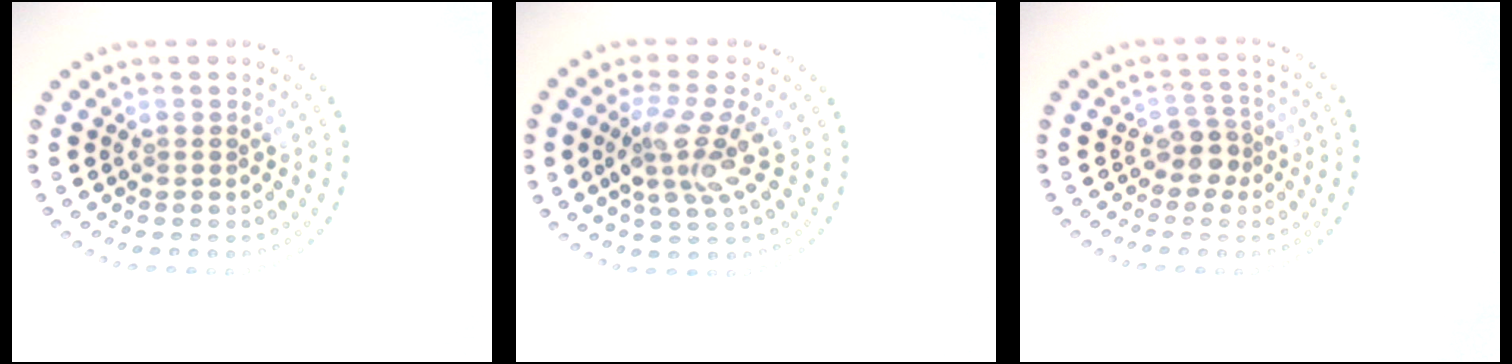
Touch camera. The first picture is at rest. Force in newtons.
{"total": 3.8, "press": 3.1, "slide": 2.1}
{"total": 2.3, "press": 1.9, "slide": 1.4}